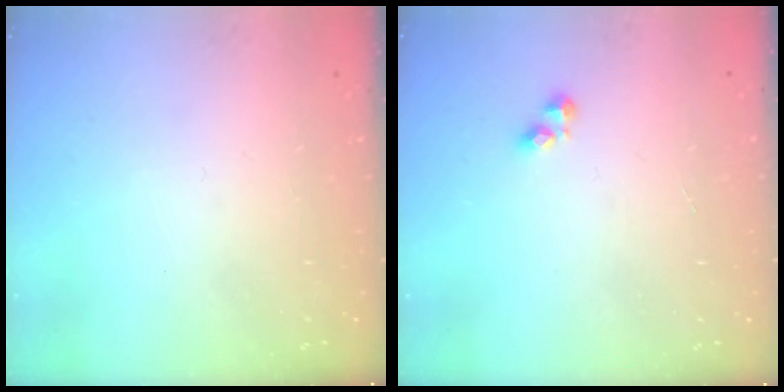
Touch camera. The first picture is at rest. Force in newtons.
{"total": 2.4, "press": 2.4, "slide": 0.3}